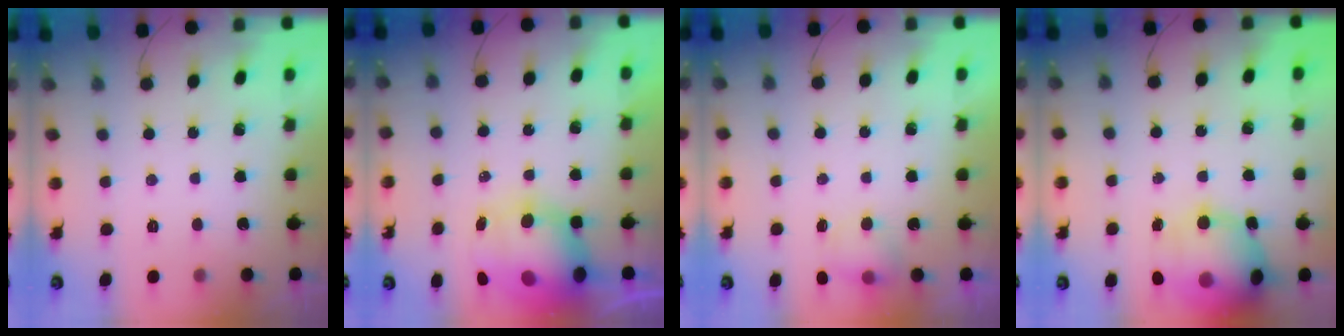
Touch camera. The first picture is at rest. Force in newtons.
{"total": 13.2, "press": 12.8, "slide": 3.3}
{"total": 4.8, "press": 4.6, "slide": 1.0}
{"total": 16.8, "press": 16.6, "slide": 2.3}